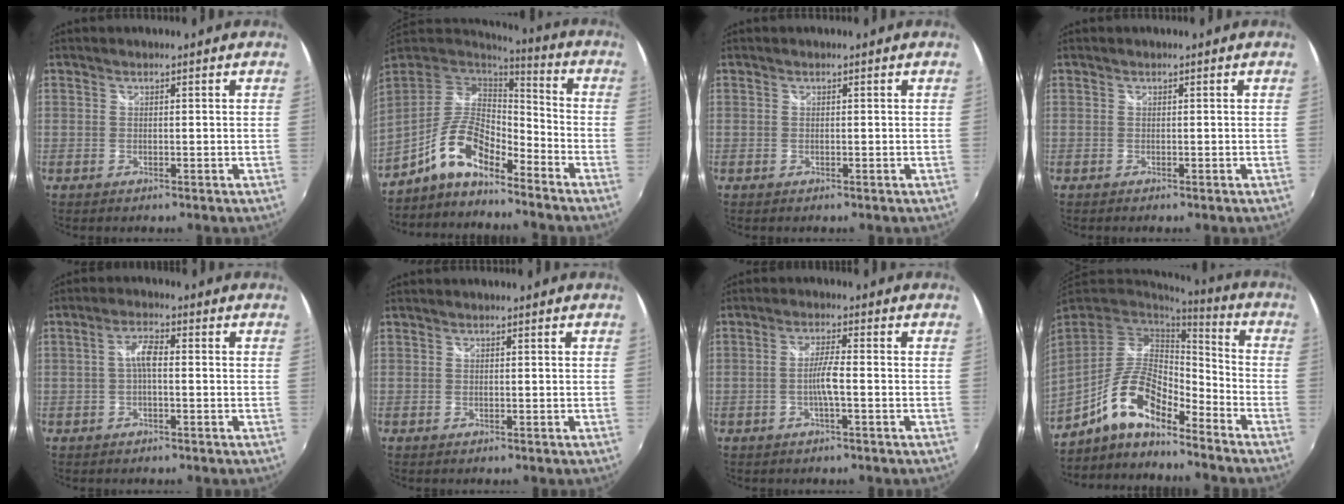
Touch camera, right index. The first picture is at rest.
{"total": 11.7, "force": [-7.9, 4.0, 7.7], "torque": [-0.164, 0.009, -0.154]}
{"total": 0.0}
{"total": 0.0}
{"total": 3.3, "force": [-0.4, 1.1, 3.1], "torque": [-0.062, 0.010, -0.008]}
{"total": 0.0}
{"total": 3.8, "force": [-1.2, -0.1, 3.6], "torque": [-0.070, 0.002, -0.023]}
{"total": 13.7, "force": [-9.4, 4.4, 9.0], "torque": [-0.184, -0.002, -0.179]}